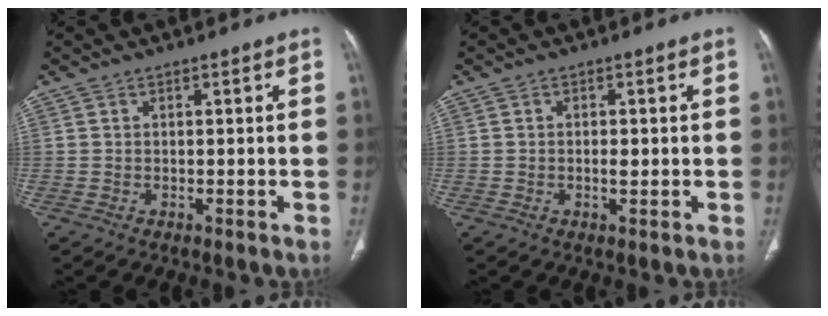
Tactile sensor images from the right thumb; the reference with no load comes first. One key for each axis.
{"total": 1.6, "fx": -0.2, "fy": 0.8, "fz": 1.4, "tx": -0.025, "ty": -0.001, "tz": -0.004}